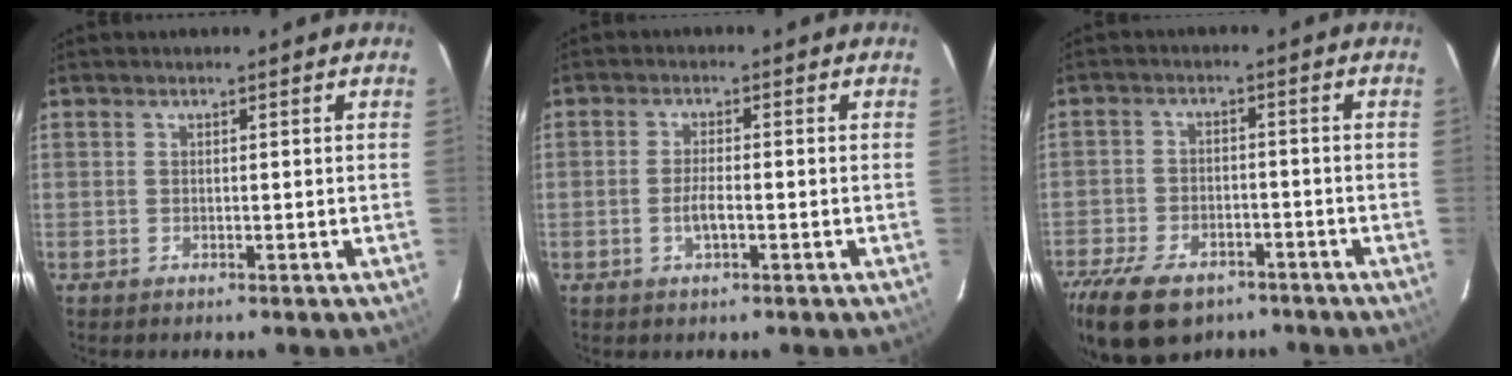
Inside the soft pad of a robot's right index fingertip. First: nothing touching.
{"total": 3.1, "force": [-1.1, 0.7, 2.8], "torque": [-0.057, -0.001, -0.021]}
{"total": 16.5, "force": [-11.2, 8.9, 8.4], "torque": [-0.209, -0.025, -0.184]}